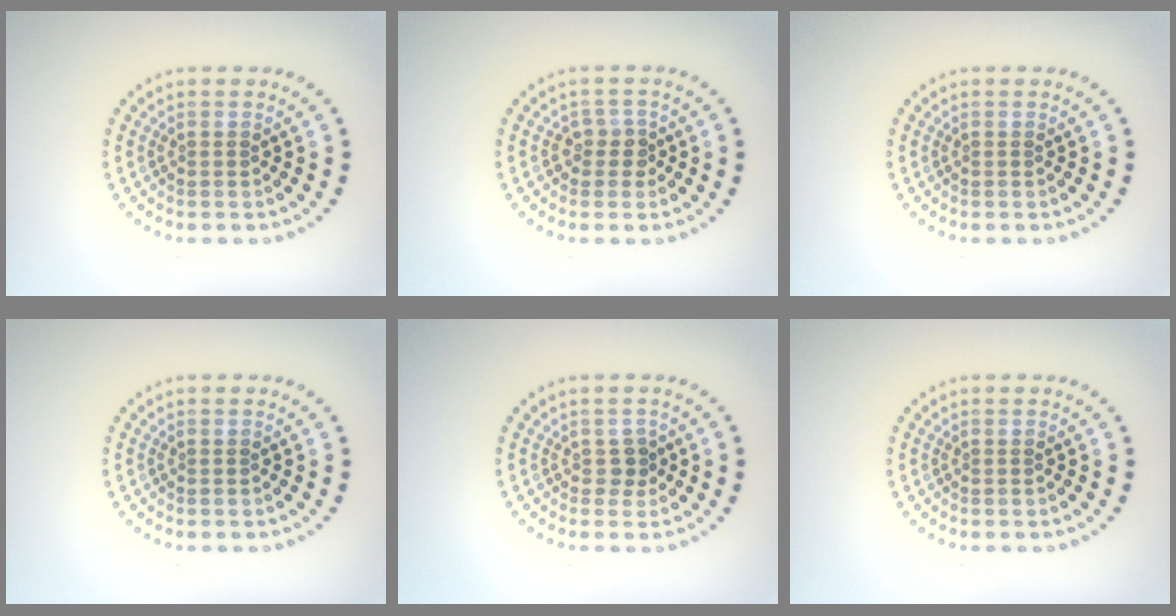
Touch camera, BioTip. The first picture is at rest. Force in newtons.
{"total": 1.9, "press": 1.6, "slide": 1.1}
{"total": 0.0}
{"total": 0.0}
{"total": 1.1, "press": 0.9, "slide": 0.7}
{"total": 0.0}